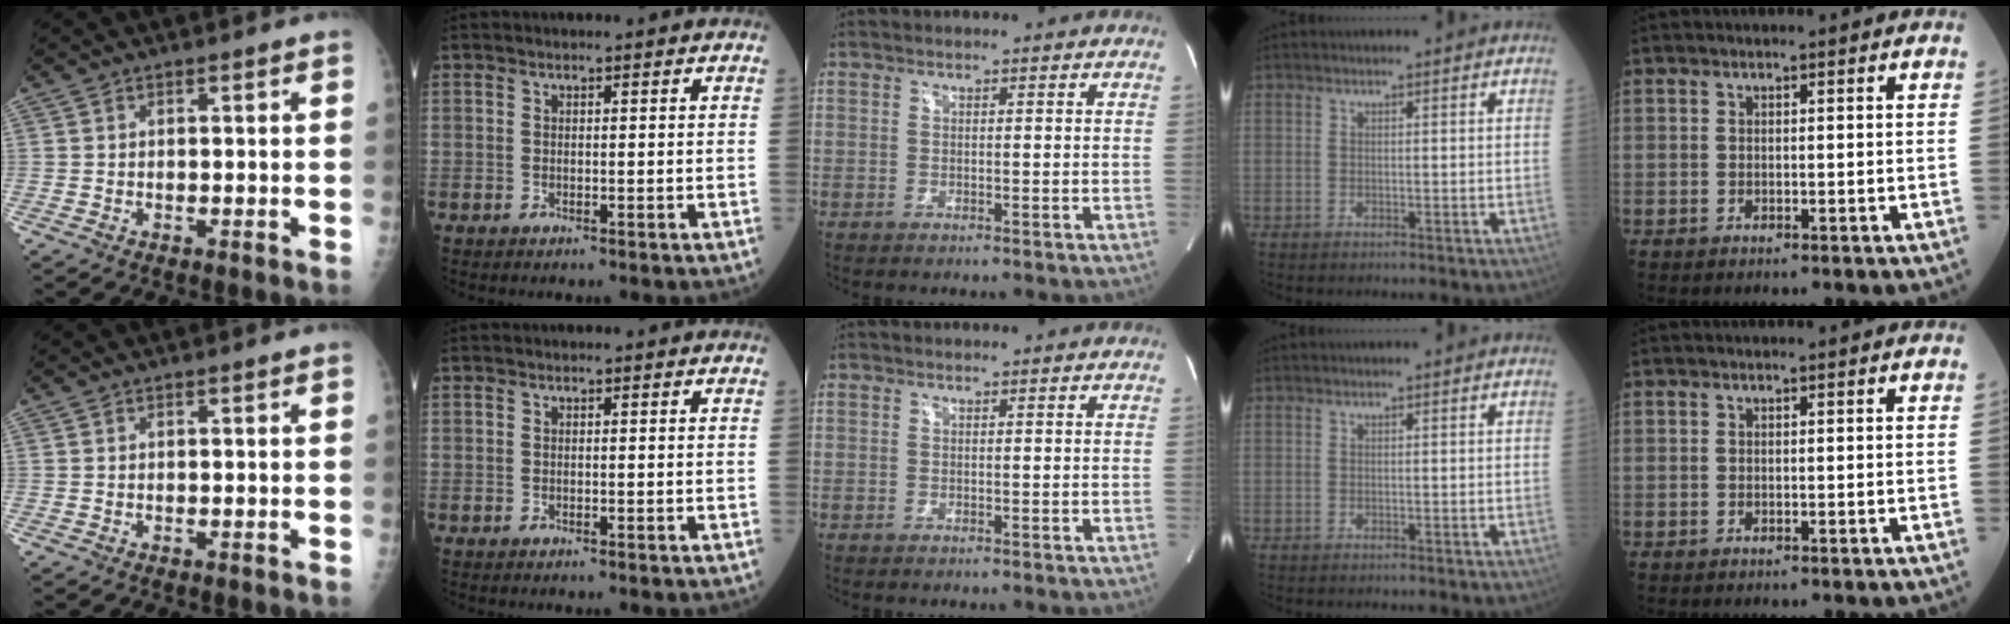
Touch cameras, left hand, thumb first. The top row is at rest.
{}